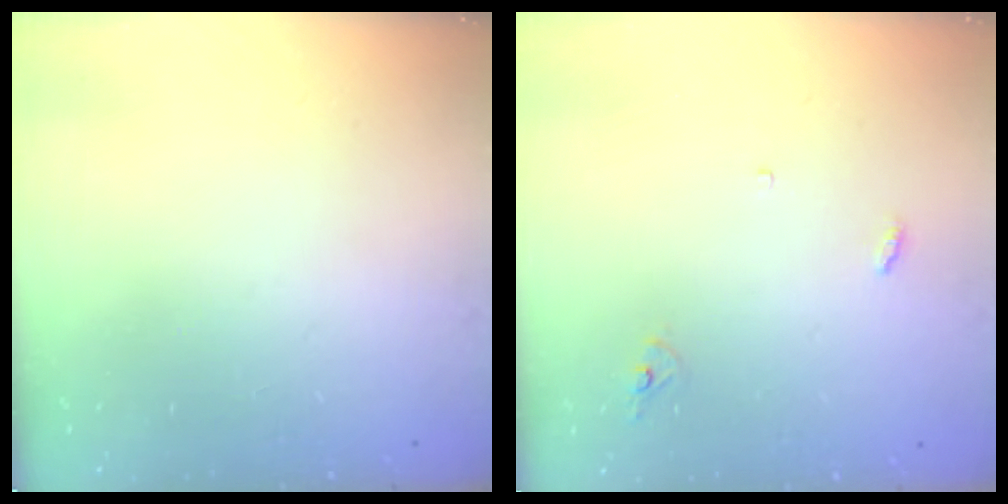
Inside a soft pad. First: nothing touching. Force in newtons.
{"total": 2.9, "press": 2.9, "slide": 0.2}